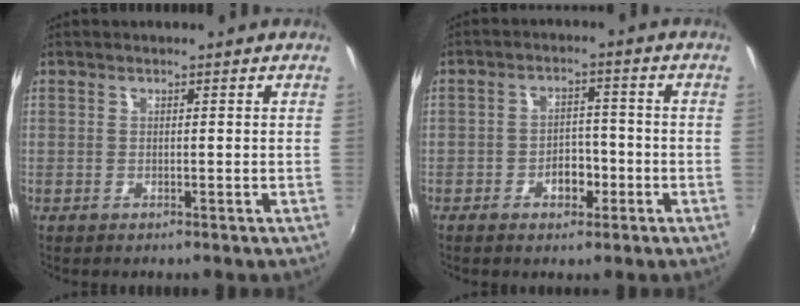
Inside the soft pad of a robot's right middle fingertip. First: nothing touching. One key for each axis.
{"total": 4.5, "fx": -2.2, "fy": 3.0, "fz": 2.5, "tx": -0.044, "ty": 0.006, "tz": -0.030}